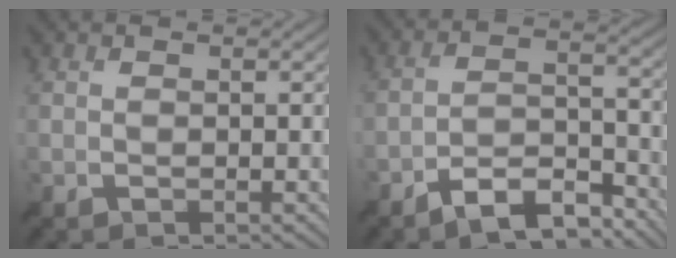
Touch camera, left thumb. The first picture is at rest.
{"total": 7.7, "force": [-6.1, 2.2, 4.2], "torque": [-0.071, 0.002, -0.116]}